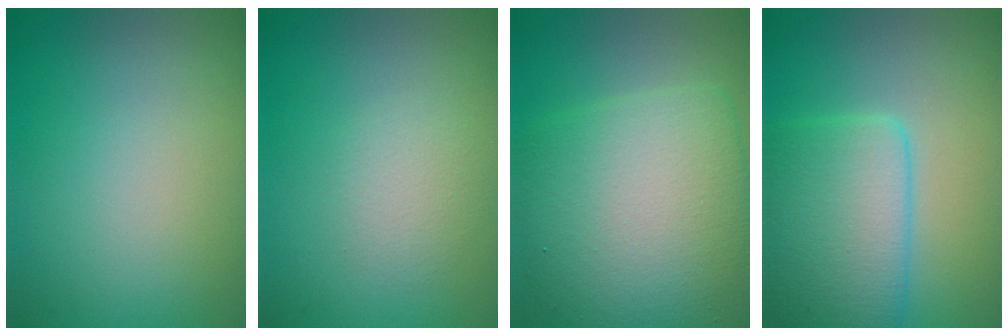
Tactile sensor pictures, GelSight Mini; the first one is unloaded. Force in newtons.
{"total": 1.6, "press": 1.6, "slide": 0.1}
{"total": 10.2, "press": 10.2, "slide": 0.4}
{"total": 5.9, "press": 5.9, "slide": 0.2}